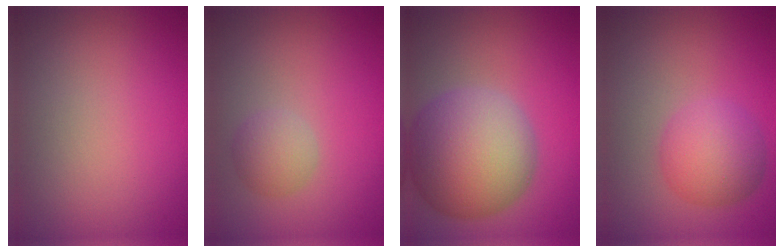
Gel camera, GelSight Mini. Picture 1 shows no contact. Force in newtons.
{"total": 2.1, "press": 2.1, "slide": 0.1}
{"total": 10.4, "press": 10.4, "slide": 0.5}
{"total": 4.5, "press": 4.5, "slide": 0.1}